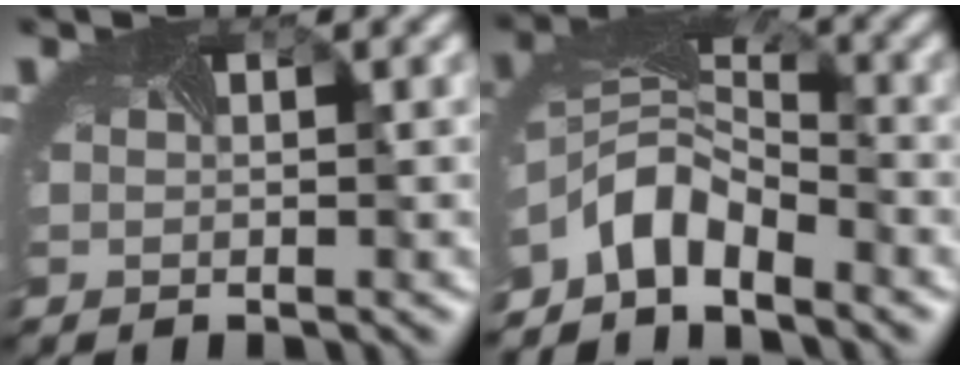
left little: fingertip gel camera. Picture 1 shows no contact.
{"total": 5.0, "force": [-3.6, 2.4, 2.4], "torque": [-0.049, -0.006, -0.078]}